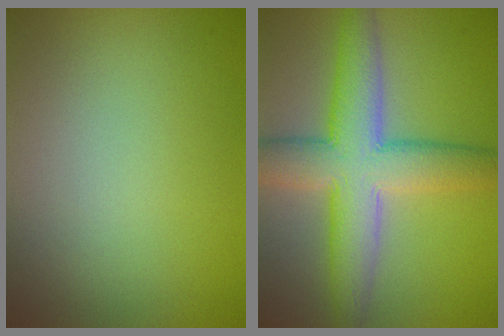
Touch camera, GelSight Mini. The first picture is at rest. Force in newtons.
{"total": 8.4, "press": 8.4, "slide": 0.3}